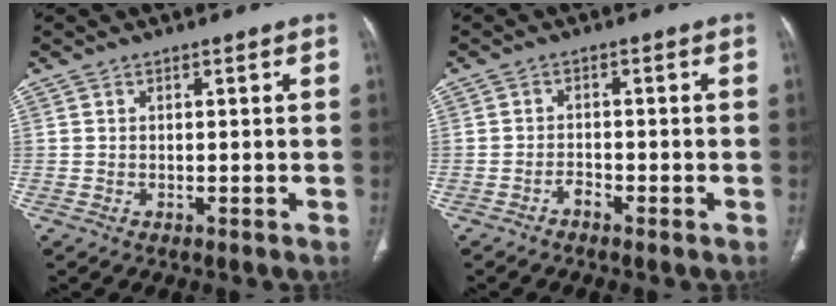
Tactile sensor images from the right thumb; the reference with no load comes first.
{"total": 1.5, "force": [-1.3, 0.5, 0.6], "torque": [-0.012, 0.009, -0.024]}